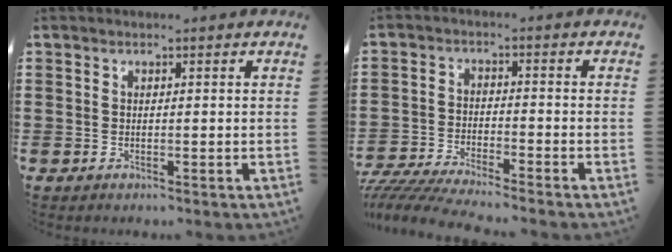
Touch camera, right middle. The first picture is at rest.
{"total": 4.9, "force": [-4.7, 0.0, 1.3], "torque": [-0.042, -0.013, -0.100]}